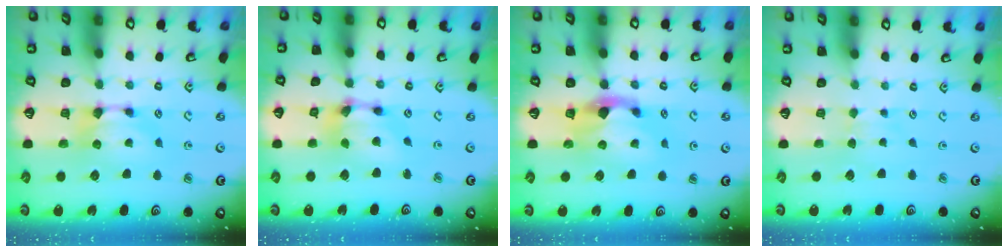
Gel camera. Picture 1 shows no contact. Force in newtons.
{"total": 6.2, "press": 5.7, "slide": 2.5}
{"total": 2.9, "press": 2.6, "slide": 1.4}
{"total": 2.1, "press": 2.1, "slide": 0.3}